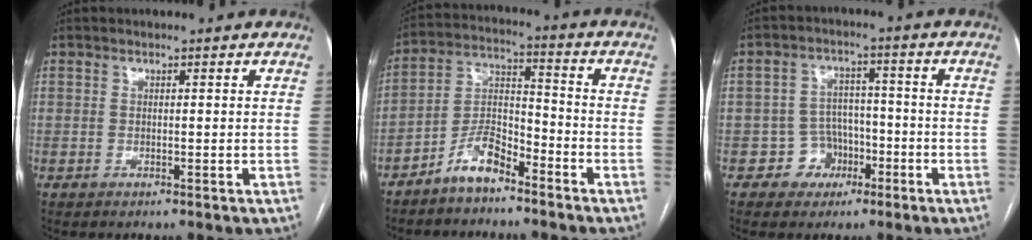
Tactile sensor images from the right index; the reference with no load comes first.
{"total": 7.4, "force": [-5.5, 2.7, 4.1], "torque": [-0.085, 0.015, -0.109]}
{"total": 5.6, "force": [-2.5, 5.0, 0.7], "torque": [0.003, 0.019, -0.034]}